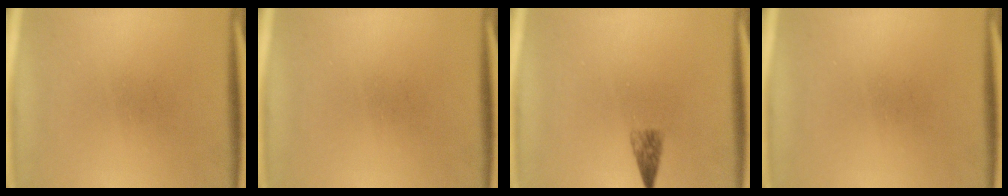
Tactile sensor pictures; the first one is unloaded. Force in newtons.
{"total": 0.0}
{"total": 2.0}
{"total": 0.0}